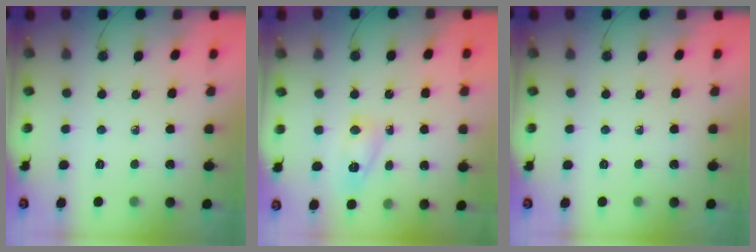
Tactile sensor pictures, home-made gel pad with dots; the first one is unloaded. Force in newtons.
{"total": 6.2, "press": 6.1, "slide": 0.6}
{"total": 0.0}